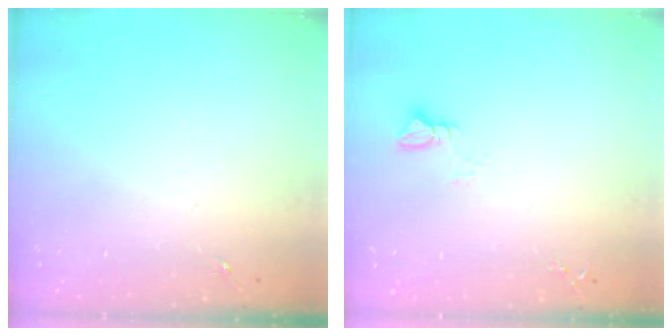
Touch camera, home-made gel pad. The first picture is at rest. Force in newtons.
{"total": 3.0, "press": 3.0, "slide": 0.3}